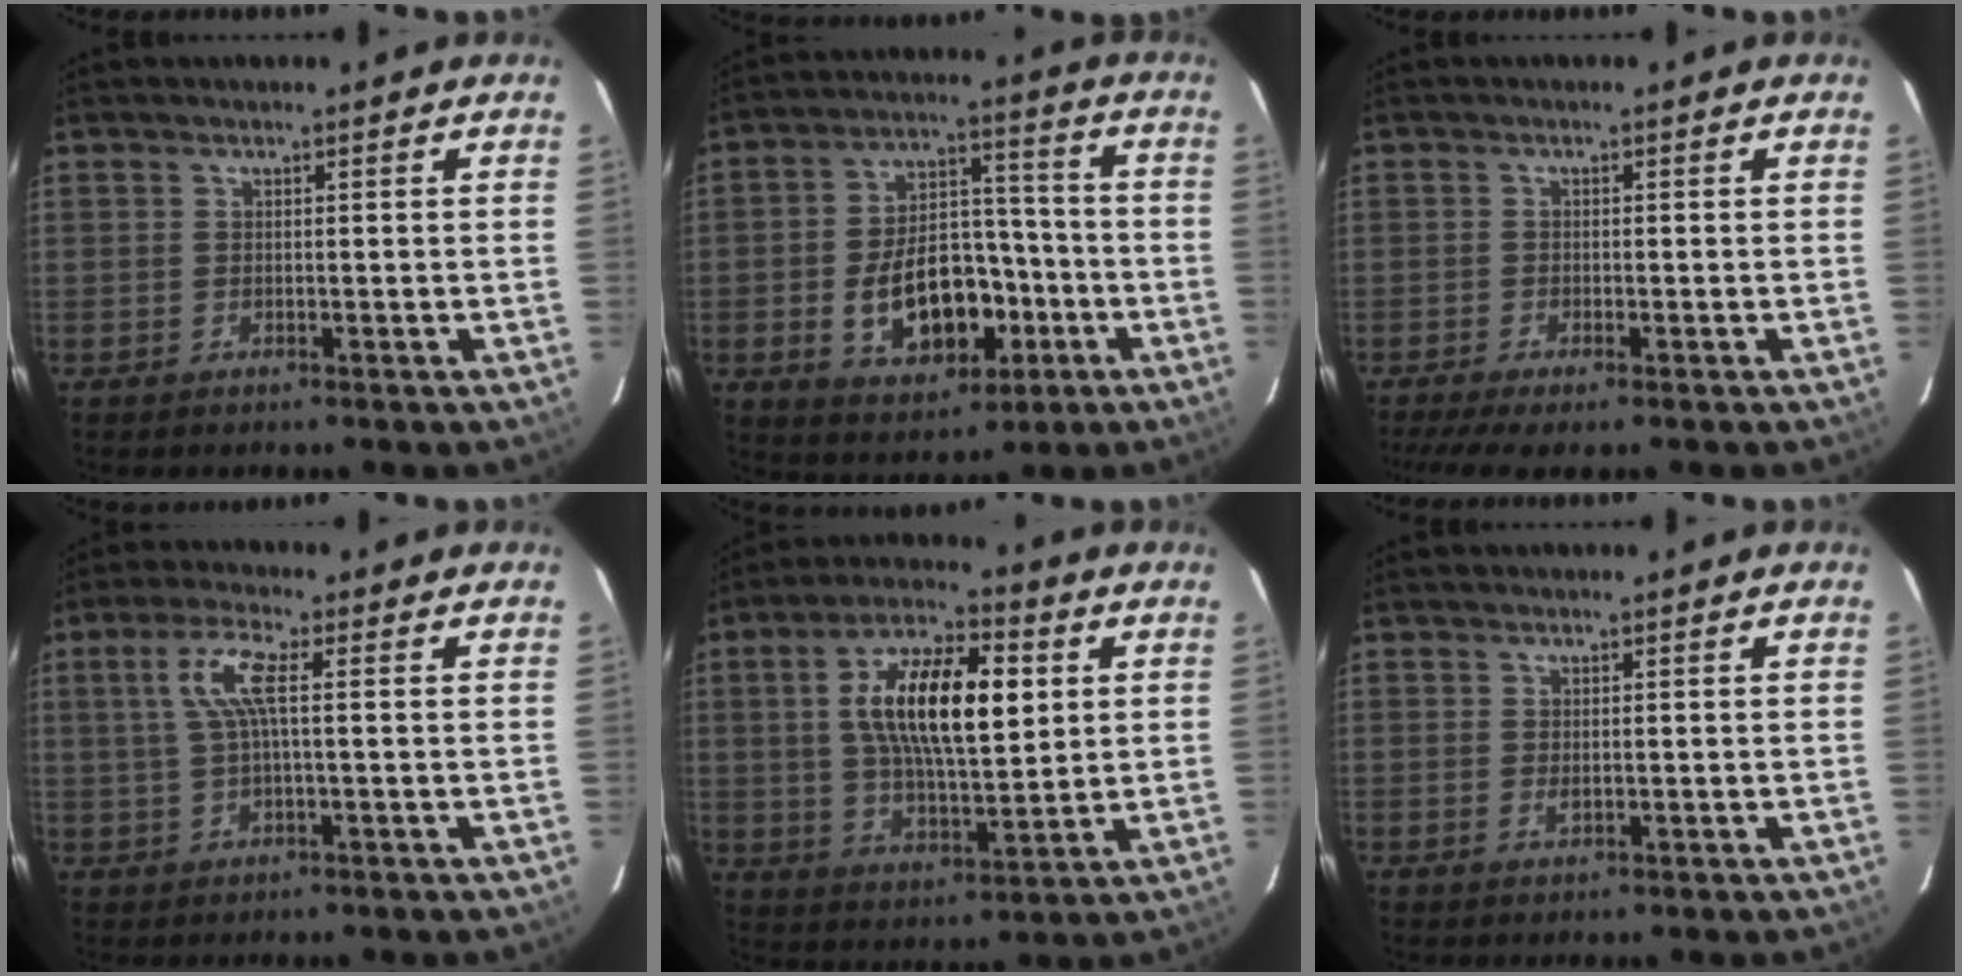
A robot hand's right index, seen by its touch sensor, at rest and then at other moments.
{"total": 15.8, "force": [-4.9, 9.5, 11.7], "torque": [-0.219, 0.025, -0.057]}
{"total": 5.7, "force": [-4.4, 0.5, 3.6], "torque": [-0.080, -0.023, -0.075]}
{"total": 6.1, "force": [1.0, 0.8, 6.0], "torque": [-0.117, 0.006, 0.024]}
{"total": 16.9, "force": [3.7, 6.5, 15.1], "torque": [-0.270, 0.021, 0.065]}
{"total": 1.0, "force": [0.0, 0.4, 0.9], "torque": [-0.017, 0.000, 0.000]}